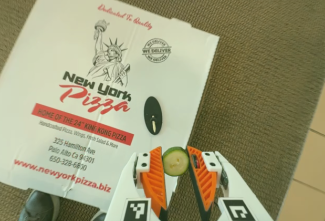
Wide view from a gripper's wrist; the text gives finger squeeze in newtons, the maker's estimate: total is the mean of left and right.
{"total": 7.9, "left": 7.7, "right": 8.2}